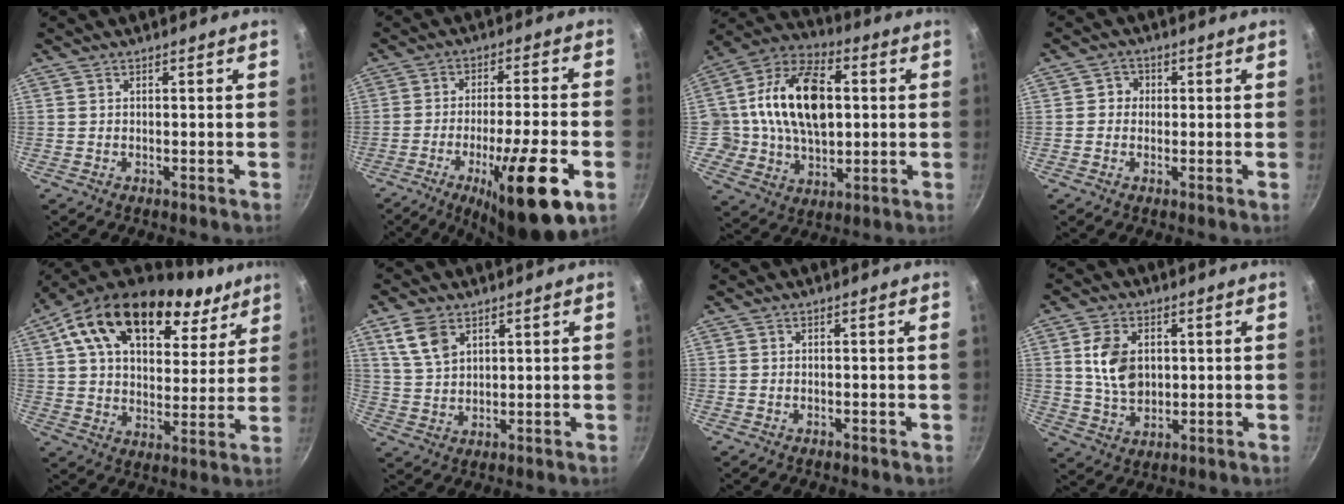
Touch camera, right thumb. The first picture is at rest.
{"total": 18.6, "force": [-7.5, 4.0, 16.6], "torque": [-0.247, 0.022, -0.111]}
{"total": 19.6, "force": [2.4, 13.4, 14.1], "torque": [-0.233, 0.015, 0.032]}
{"total": 2.7, "force": [0.1, 2.6, 0.8], "torque": [0.008, 0.004, -0.006]}
{"total": 25.0, "force": [14.0, 14.5, 14.9], "torque": [-0.233, -0.009, 0.226]}
{"total": 6.9, "force": [3.5, 4.3, 4.0], "torque": [-0.064, -0.011, 0.075]}
{"total": 0.6, "force": [-0.2, -0.1, 0.6], "torque": [-0.017, 0.004, -0.001]}
{"total": 9.3, "force": [1.7, 6.6, 6.4], "torque": [-0.101, -0.007, 0.034]}